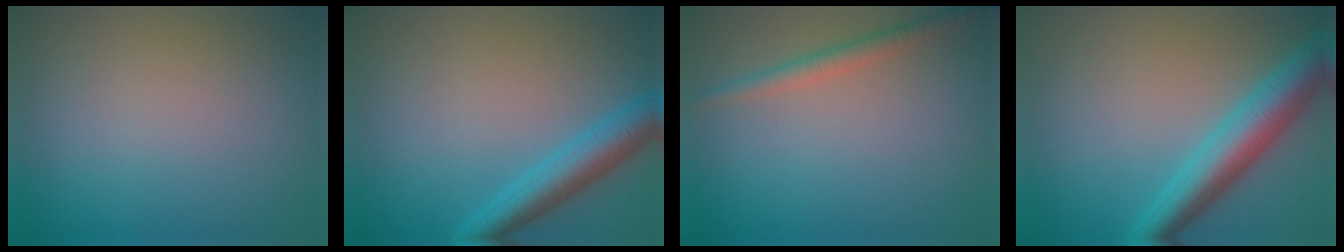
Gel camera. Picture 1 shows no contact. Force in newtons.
{"total": 4.2, "press": 4.2, "slide": 0.3}
{"total": 1.9, "press": 1.9, "slide": 0.0}
{"total": 5.6, "press": 5.6, "slide": 0.2}